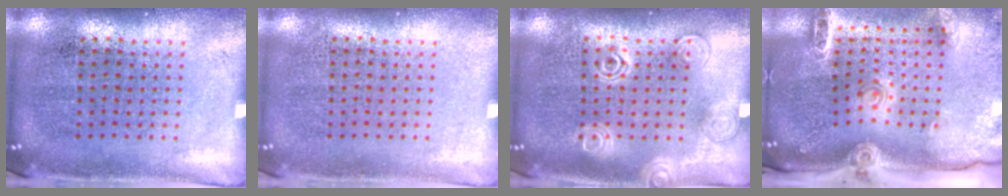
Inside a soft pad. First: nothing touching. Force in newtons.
{"total": 0.0}
{"total": 2.3, "press": 2.2, "slide": 0.3}
{"total": 2.9, "press": 2.0, "slide": 2.0}